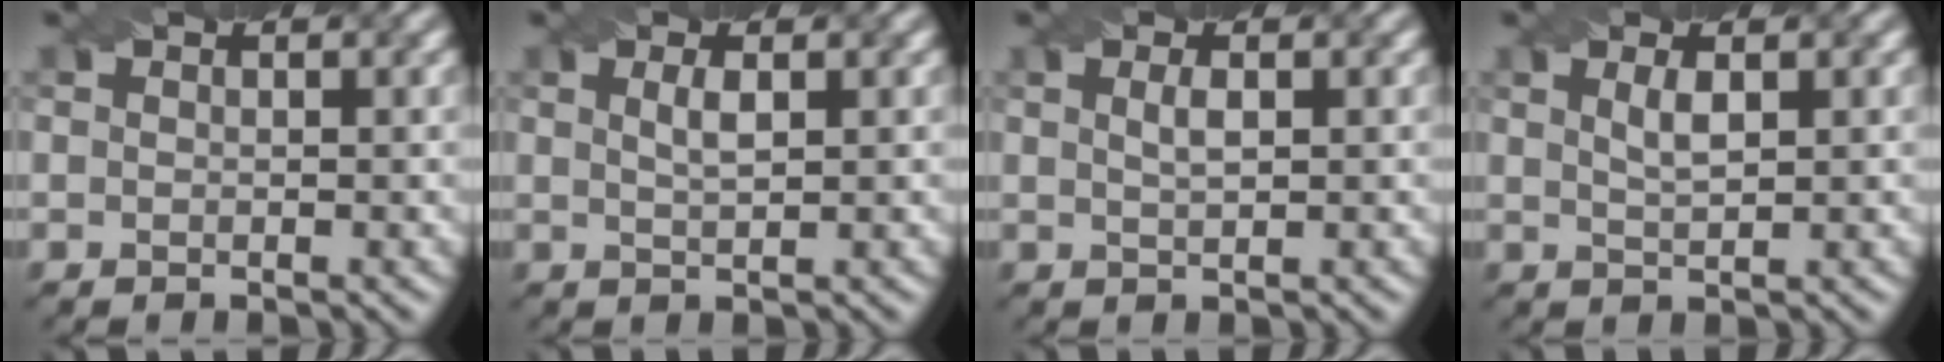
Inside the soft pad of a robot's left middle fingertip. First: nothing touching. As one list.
[{"total": 1.3, "force": [0.3, 0.3, 1.2], "torque": [-0.021, 0.003, 0.007]}, {"total": 1.1, "force": [0.2, 0.3, 1.1], "torque": [-0.019, 0.002, 0.006]}, {"total": 1.4, "force": [0.4, 0.4, 1.3], "torque": [-0.026, 0.001, 0.011]}]